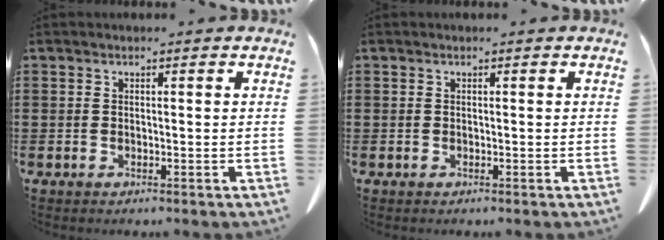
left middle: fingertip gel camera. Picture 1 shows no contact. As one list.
[{"total": 0.0}]